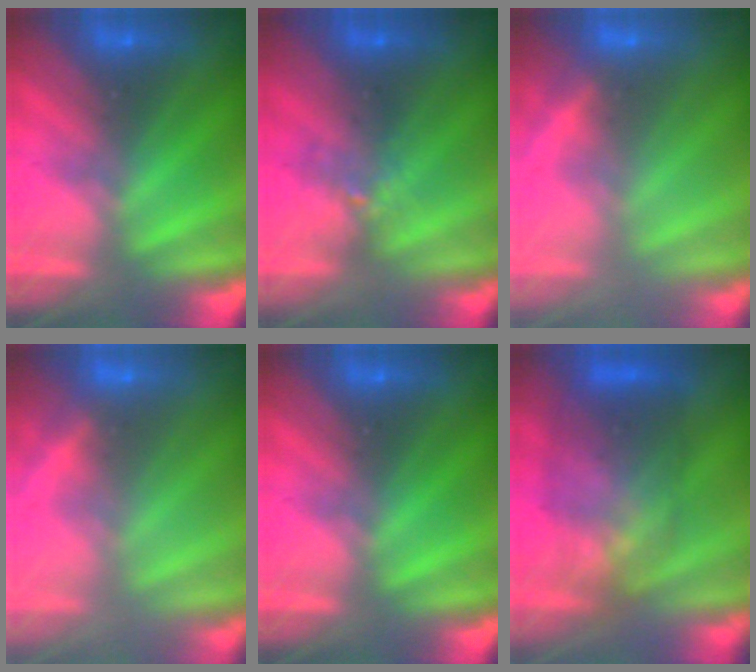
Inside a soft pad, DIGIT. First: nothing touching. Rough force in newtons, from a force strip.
{"total": 2.1}
{"total": 2.4}
{"total": 2.4}
{"total": 0.0}
{"total": 6.8}